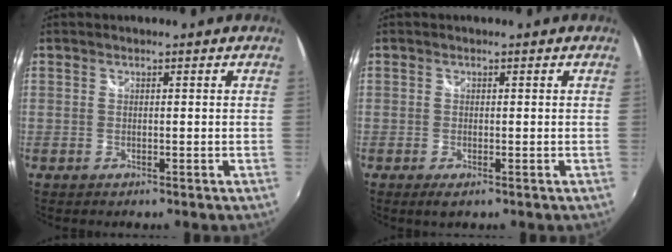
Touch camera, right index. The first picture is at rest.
{"total": 1.4, "force": [-0.6, 0.5, 1.2], "torque": [-0.024, -0.007, -0.009]}